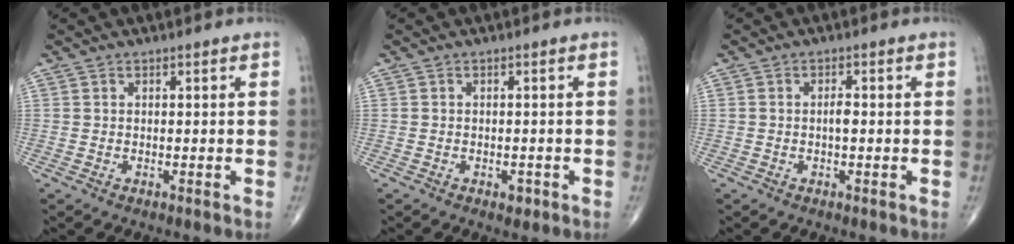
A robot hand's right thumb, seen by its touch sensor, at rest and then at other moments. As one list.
[{"total": 1.6, "force": [-0.8, 1.0, 1.0], "torque": [-0.009, 0.001, -0.010]}, {"total": 1.6, "force": [-0.3, 0.6, 1.4], "torque": [-0.023, 0.002, -0.007]}]